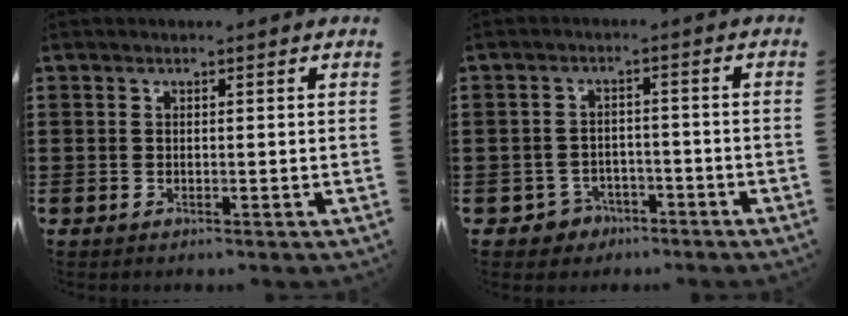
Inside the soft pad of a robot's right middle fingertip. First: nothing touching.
{"total": 3.0, "force": [-2.5, 1.6, 0.1], "torque": [-0.013, 0.003, -0.055]}